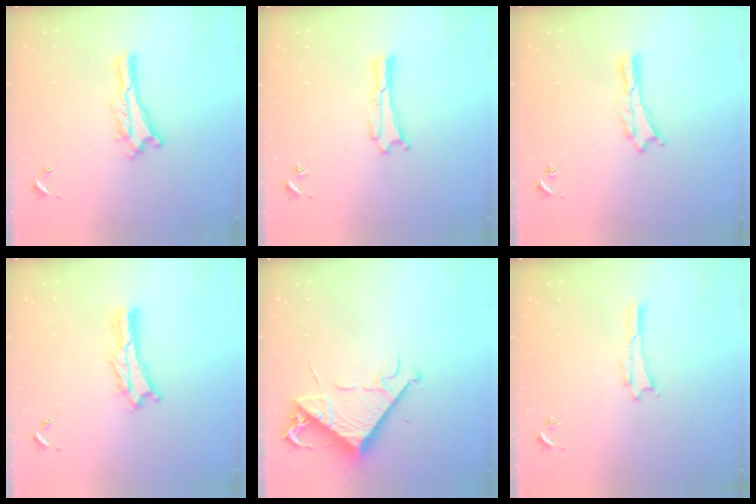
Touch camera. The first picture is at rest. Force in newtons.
{"total": 0.0}
{"total": 0.0}
{"total": 2.7, "press": 2.7, "slide": 0.3}
{"total": 8.9, "press": 8.8, "slide": 1.1}
{"total": 0.0}